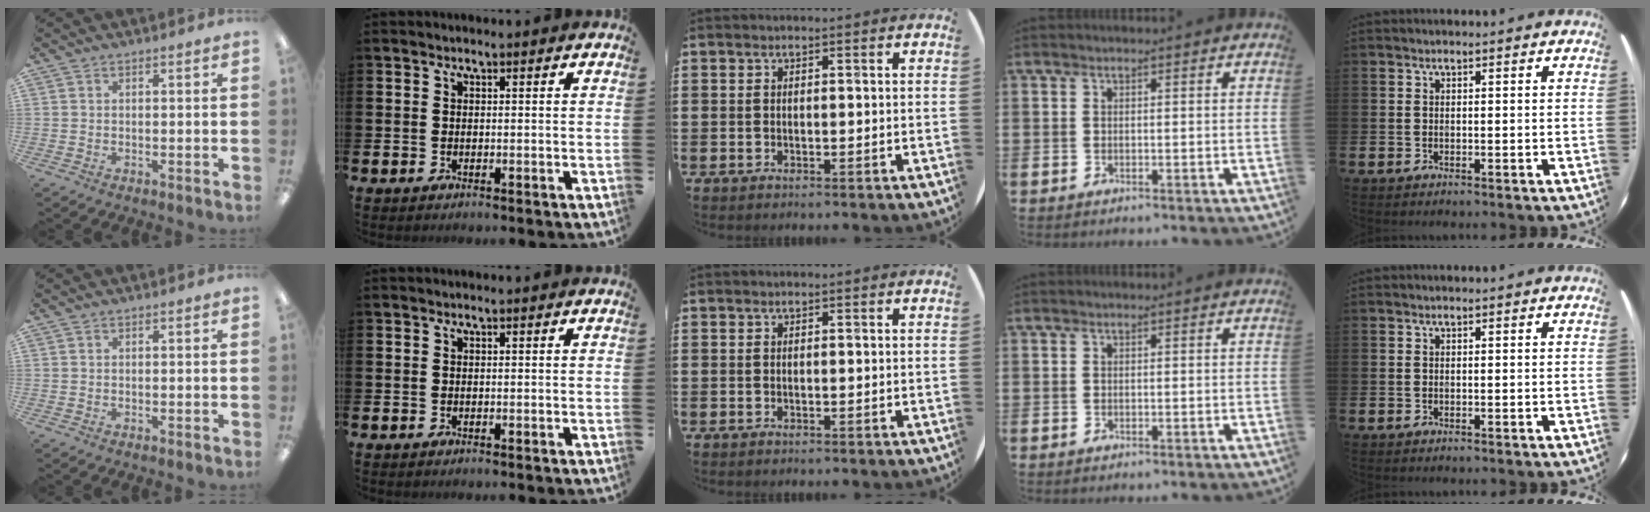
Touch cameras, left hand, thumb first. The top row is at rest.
{}